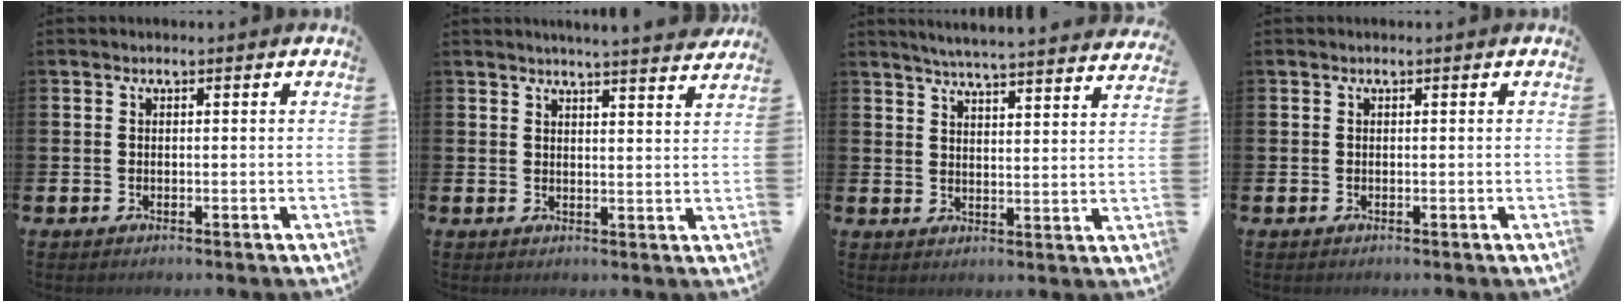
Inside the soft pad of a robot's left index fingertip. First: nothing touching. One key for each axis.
{"total": 4.4, "fx": 4.3, "fy": -0.7, "fz": 0.5, "tx": -0.006, "ty": -0.029, "tz": 0.073}
{"total": 5.4, "fx": 5.3, "fy": -0.4, "fz": 1.0, "tx": -0.030, "ty": -0.040, "tz": 0.091}
{"total": 0.0}